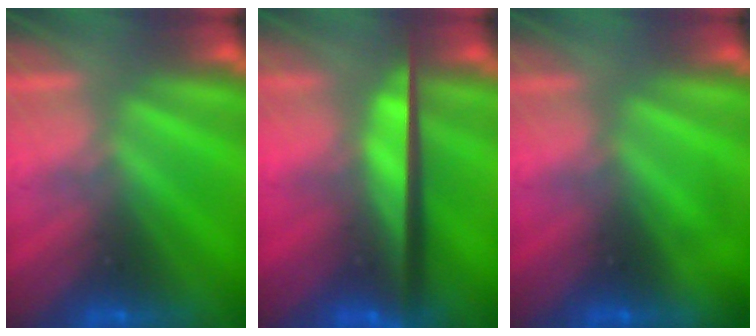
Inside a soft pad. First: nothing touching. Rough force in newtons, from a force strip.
{"total": 7.3}
{"total": 1.9}